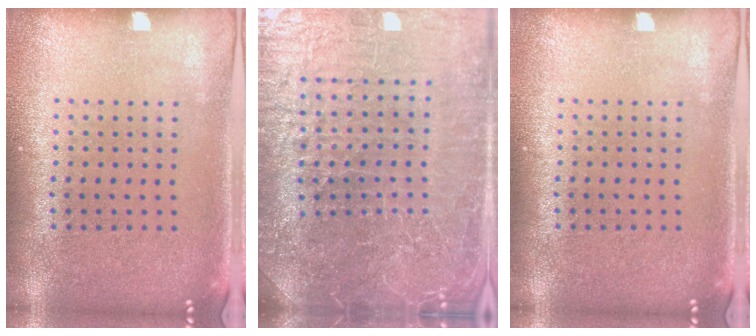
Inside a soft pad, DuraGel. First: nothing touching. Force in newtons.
{"total": 5.8, "press": 5.4, "slide": 2.1}
{"total": 0.0}